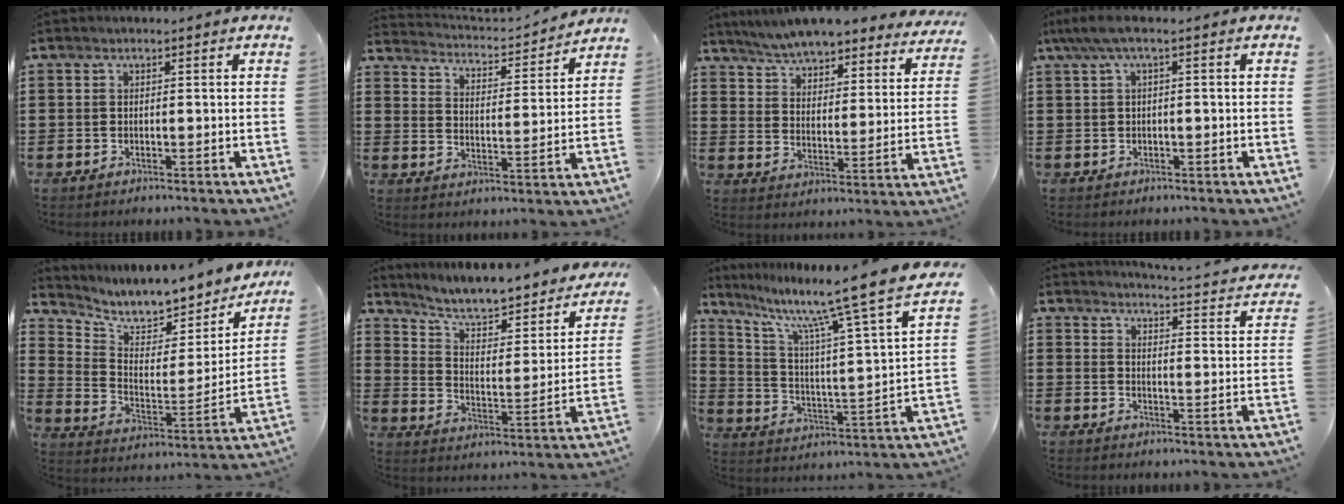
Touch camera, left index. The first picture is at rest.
{"total": 3.0, "force": [3.0, 0.0, 0.0], "torque": [-0.022, -0.033, 0.043]}
{"total": 6.7, "force": [6.5, 0.2, 1.3], "torque": [-0.056, -0.042, 0.117]}
{"total": 3.0, "force": [-0.2, 0.4, 3.0], "torque": [-0.068, -0.006, -0.010]}
{"total": 7.2, "force": [6.6, 1.7, 2.3], "torque": [-0.066, -0.062, 0.107]}
{"total": 6.5, "force": [5.7, 1.1, 2.9], "torque": [-0.083, -0.046, 0.093]}
{"total": 11.9, "force": [9.4, -0.4, 7.2], "torque": [-0.148, -0.078, 0.141]}
{"total": 3.2, "force": [3.0, -0.4, 0.9], "torque": [-0.028, -0.034, 0.044]}